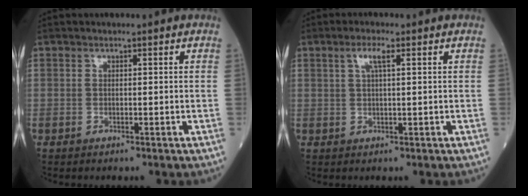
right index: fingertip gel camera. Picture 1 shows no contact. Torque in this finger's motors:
{"motor_torque": [0.45, 0.10, 0.24, 0.07]}